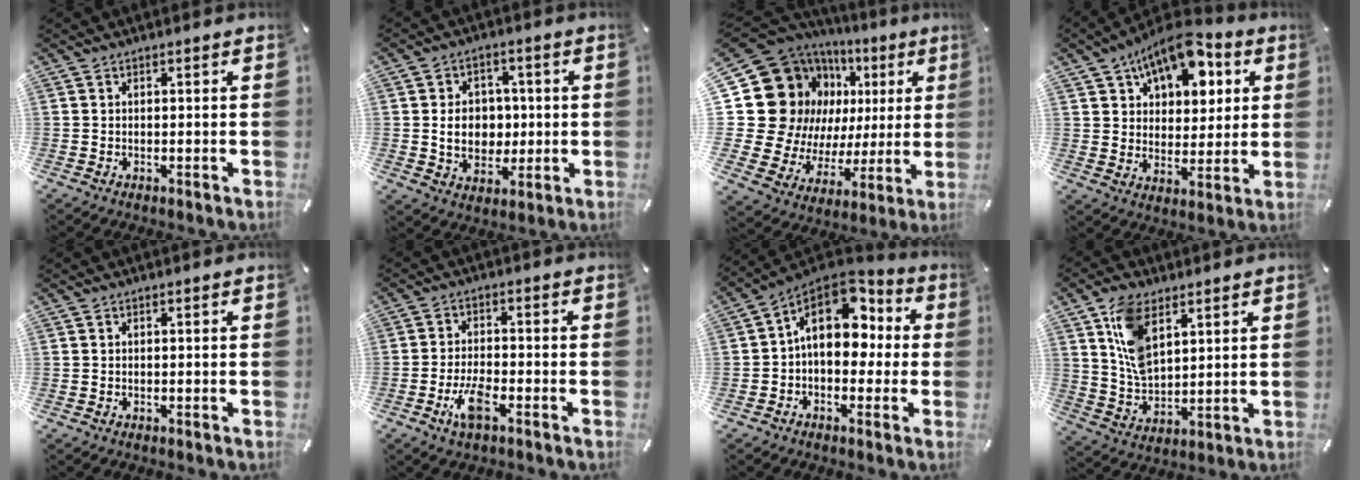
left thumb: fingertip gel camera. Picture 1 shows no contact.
{"total": 9.4, "force": [0.2, 7.6, 5.5], "torque": [-0.094, 0.005, 0.002]}
{"total": 24.9, "force": [7.5, 19.5, 13.6], "torque": [-0.241, -0.068, 0.177]}
{"total": 13.1, "force": [8.0, 8.2, 6.3], "torque": [-0.099, -0.050, 0.145]}
{"total": 0.0}
{"total": 6.5, "force": [-3.3, 2.5, 5.0], "torque": [-0.110, 0.003, -0.062]}
{"total": 14.4, "force": [3.8, 9.7, 10.0], "torque": [-0.149, -0.019, 0.066]}
{"total": 10.8, "force": [5.5, 6.1, 7.0], "torque": [-0.165, -0.010, 0.103]}